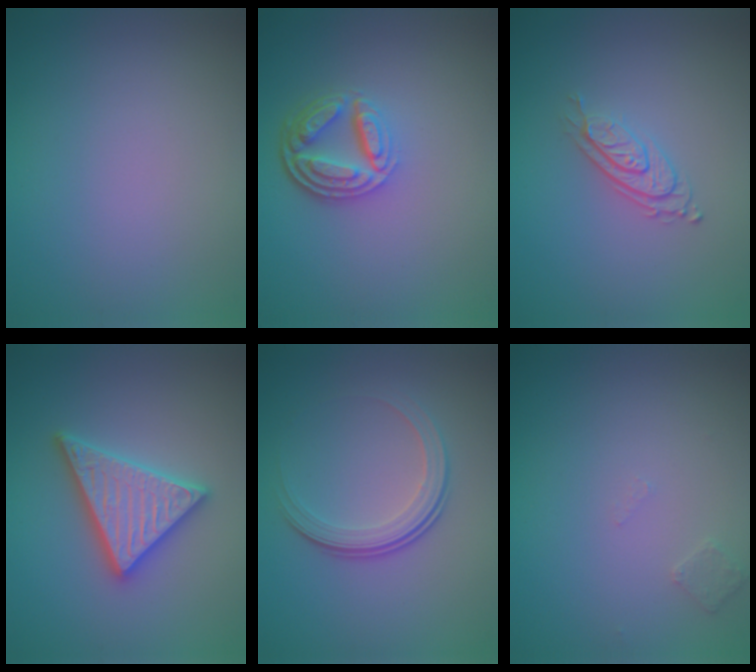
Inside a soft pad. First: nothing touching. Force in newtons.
{"total": 4.5, "press": 3.4, "slide": 2.9}
{"total": 2.8, "press": 2.0, "slide": 2.0}
{"total": 4.9, "press": 4.8, "slide": 0.7}
{"total": 4.0, "press": 2.6, "slide": 3.0}
{"total": 1.0, "press": 1.0, "slide": 0.1}